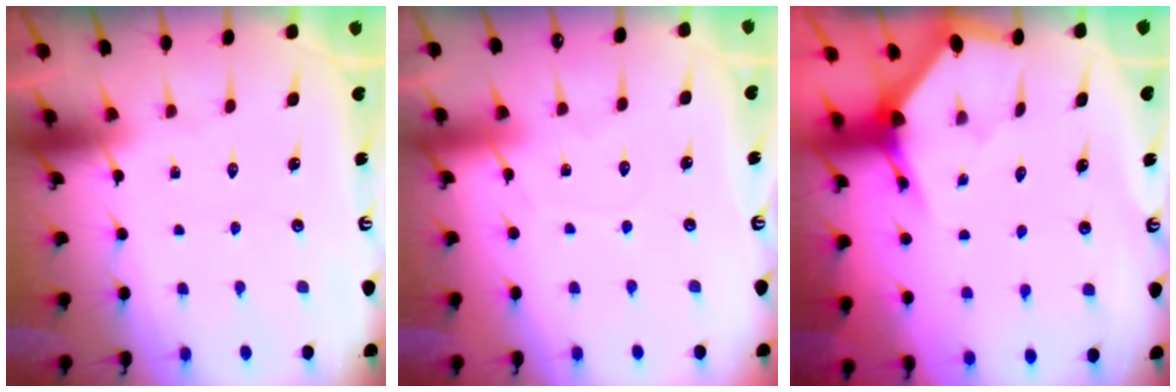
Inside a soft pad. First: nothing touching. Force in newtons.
{"total": 2.9, "press": 2.9, "slide": 0.4}
{"total": 3.3, "press": 3.3, "slide": 0.3}